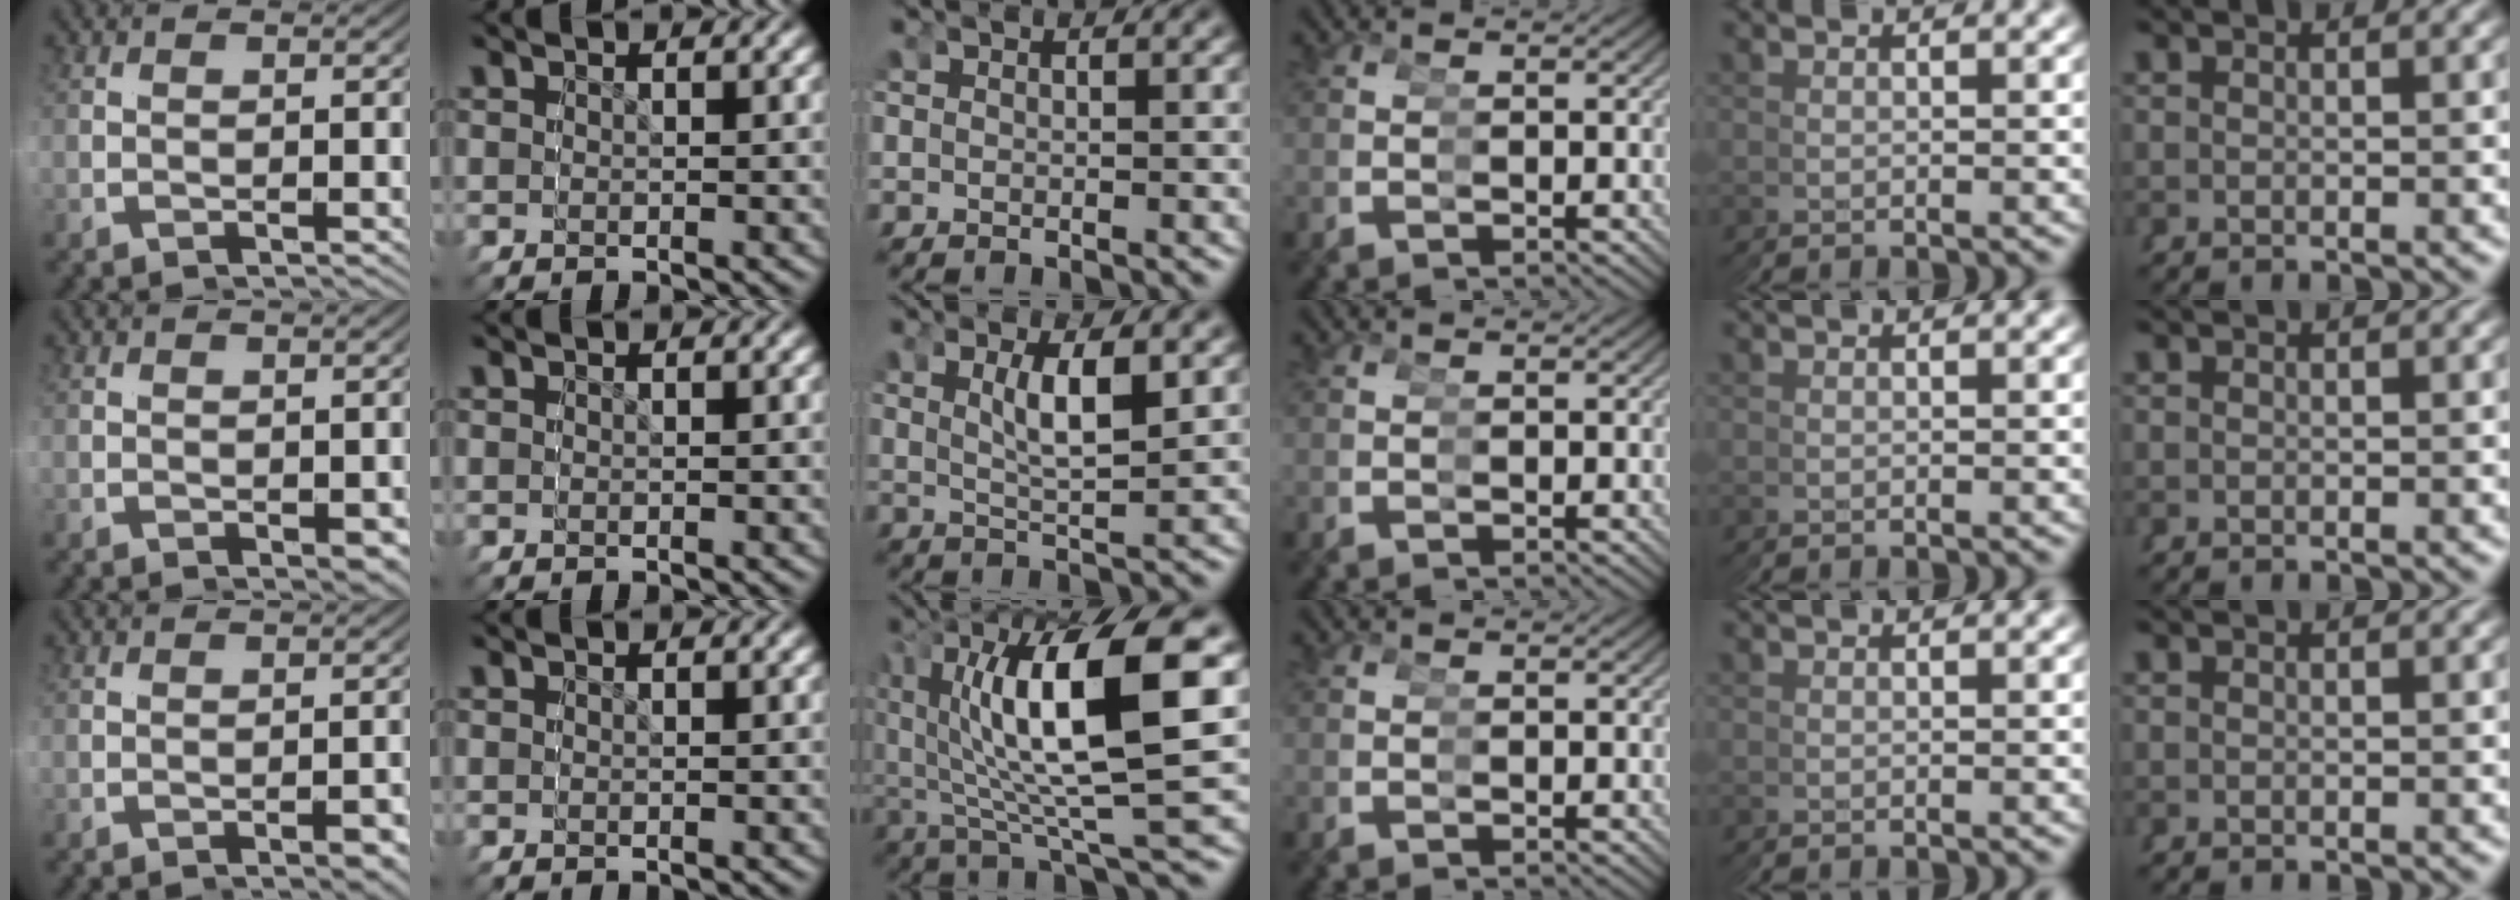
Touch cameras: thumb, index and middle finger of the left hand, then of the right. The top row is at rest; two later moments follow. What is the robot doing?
{"motion": "grasp_and_lifting", "object": "cubes"}